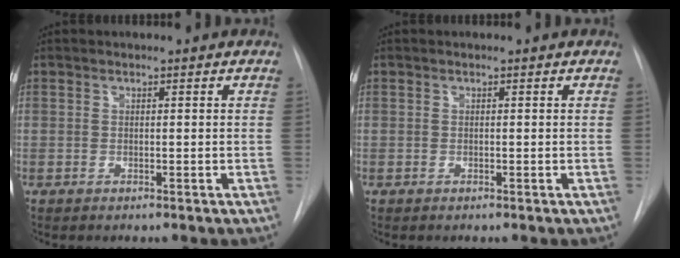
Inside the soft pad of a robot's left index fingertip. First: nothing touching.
{"total": 0.6, "force": [-0.6, 0.0, -0.1], "torque": [0.003, -0.006, -0.009]}